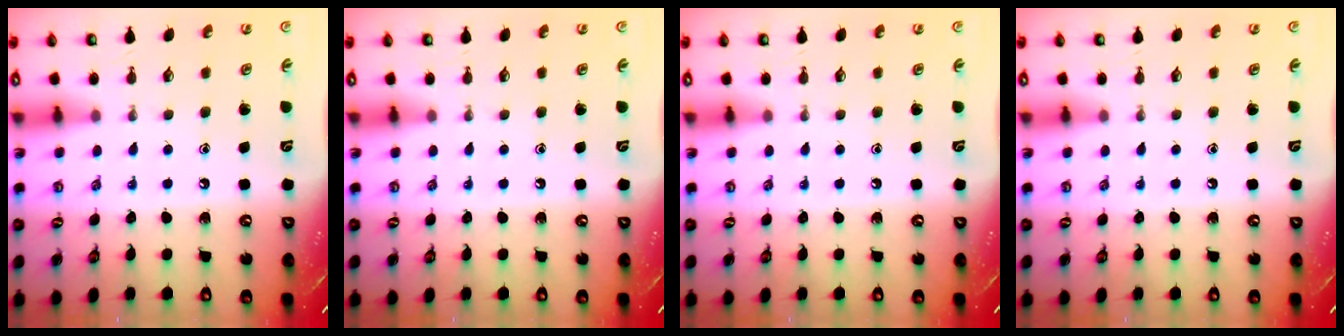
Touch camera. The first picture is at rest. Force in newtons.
{"total": 0.0}
{"total": 0.0}
{"total": 0.0}